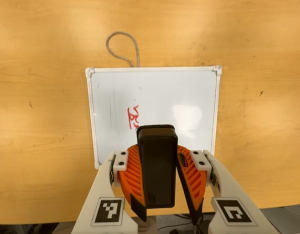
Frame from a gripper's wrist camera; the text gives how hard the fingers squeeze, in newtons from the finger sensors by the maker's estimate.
{"total": 9.6, "left": 9.7, "right": 9.4}